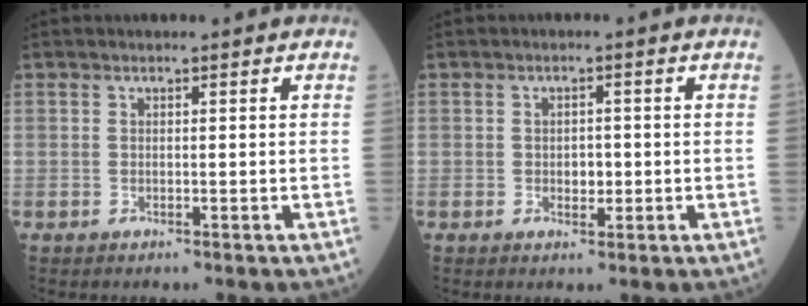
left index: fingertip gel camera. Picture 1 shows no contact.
{"total": 2.0, "force": [-0.5, 1.2, 1.5], "torque": [-0.020, -0.001, -0.008]}